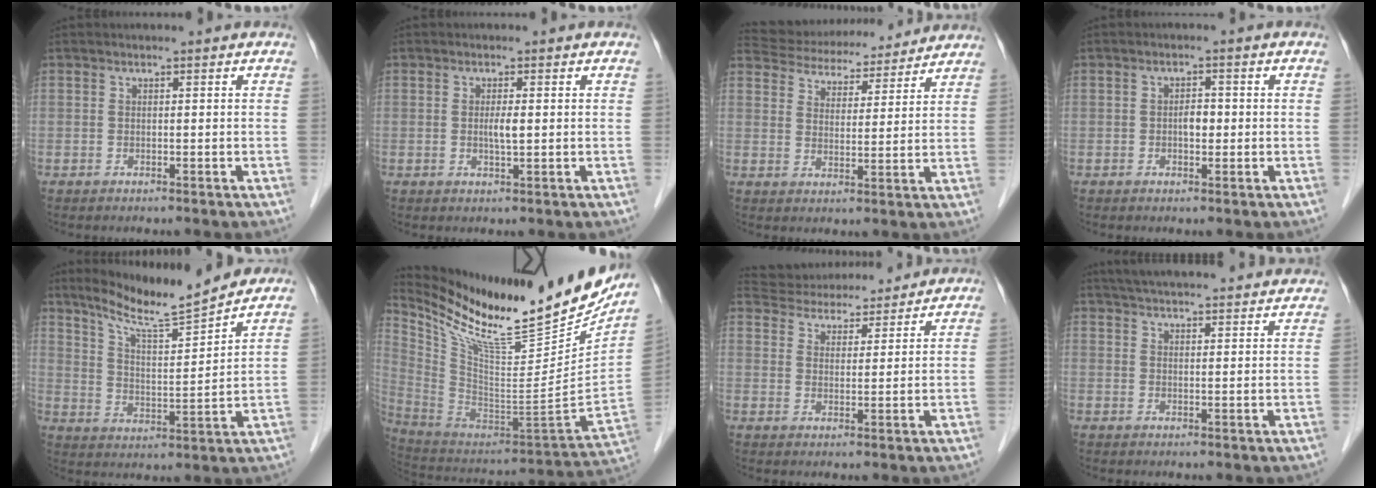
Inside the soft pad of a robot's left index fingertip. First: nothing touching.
{"total": 2.0, "force": [0.0, 0.3, 2.0], "torque": [-0.040, -0.002, 0.002]}
{"total": 15.4, "force": [14.4, 4.0, 3.5], "torque": [-0.057, 0.030, 0.207]}
{"total": 2.1, "force": [-0.3, 1.1, 1.8], "torque": [-0.027, 0.004, -0.004]}
{"total": 11.8, "force": [10.5, -0.3, 5.2], "torque": [-0.096, -0.004, 0.182]}
{"total": 28.1, "force": [23.2, 3.2, 15.6], "torque": [-0.268, -0.069, 0.368]}
{"total": 13.7, "force": [12.9, 3.2, 3.3], "torque": [-0.055, 0.033, 0.195]}
{"total": 21.2, "force": [19.6, 2.4, 7.7], "torque": [-0.118, 0.025, 0.255]}